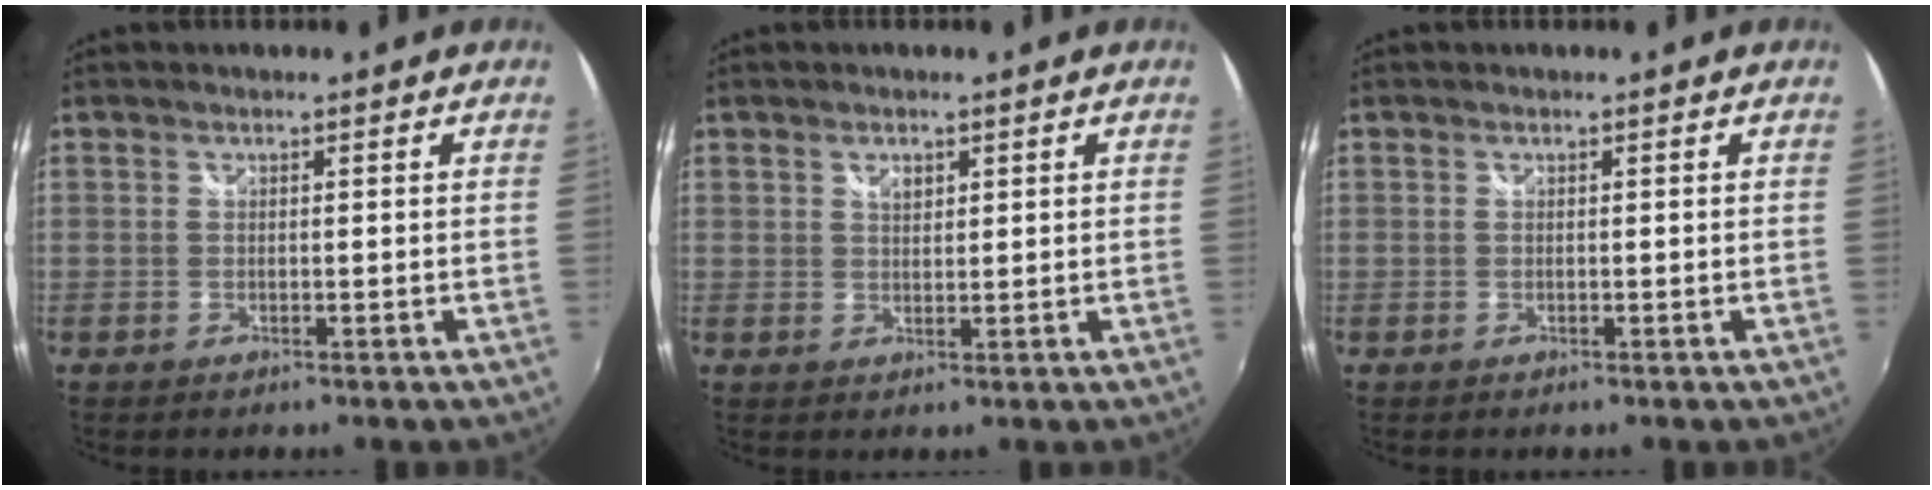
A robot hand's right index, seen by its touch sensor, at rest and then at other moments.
{"total": 2.2, "force": [1.1, 1.5, 1.1], "torque": [-0.014, 0.003, 0.020]}
{"total": 0.0}